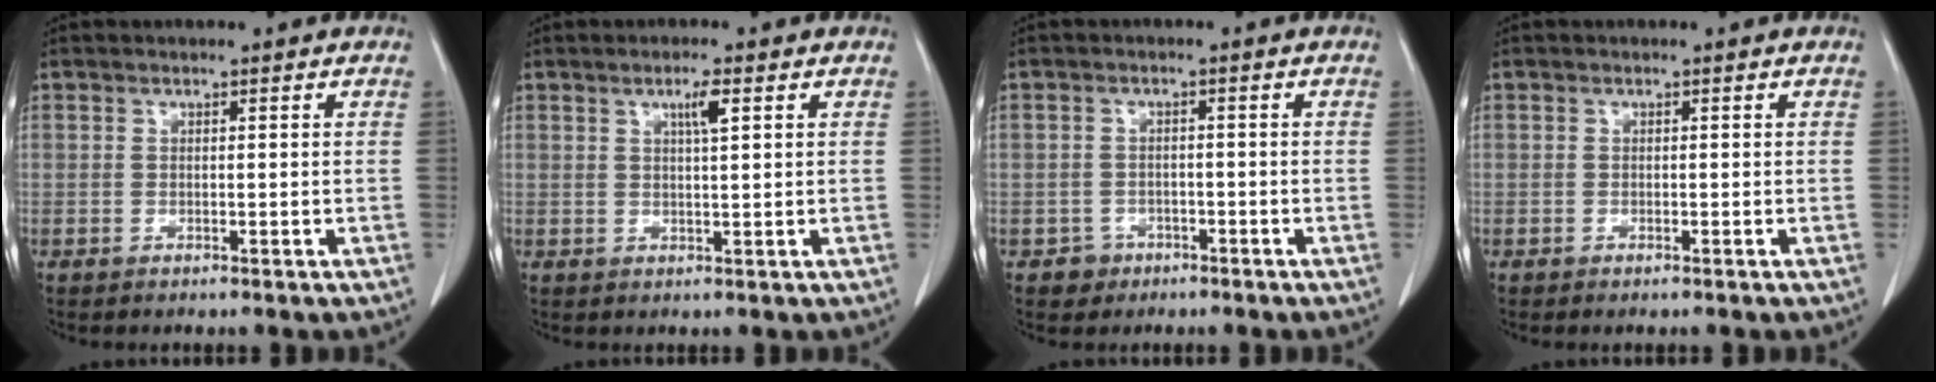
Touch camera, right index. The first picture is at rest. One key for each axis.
{"total": 2.8, "fx": 1.3, "fy": 0.1, "fz": 2.5, "tx": -0.042, "ty": 0.000, "tz": 0.020}
{"total": 2.7, "fx": -1.4, "fy": 2.3, "fz": -0.1, "tx": 0.009, "ty": 0.014, "tz": -0.022}
{"total": 0.0}